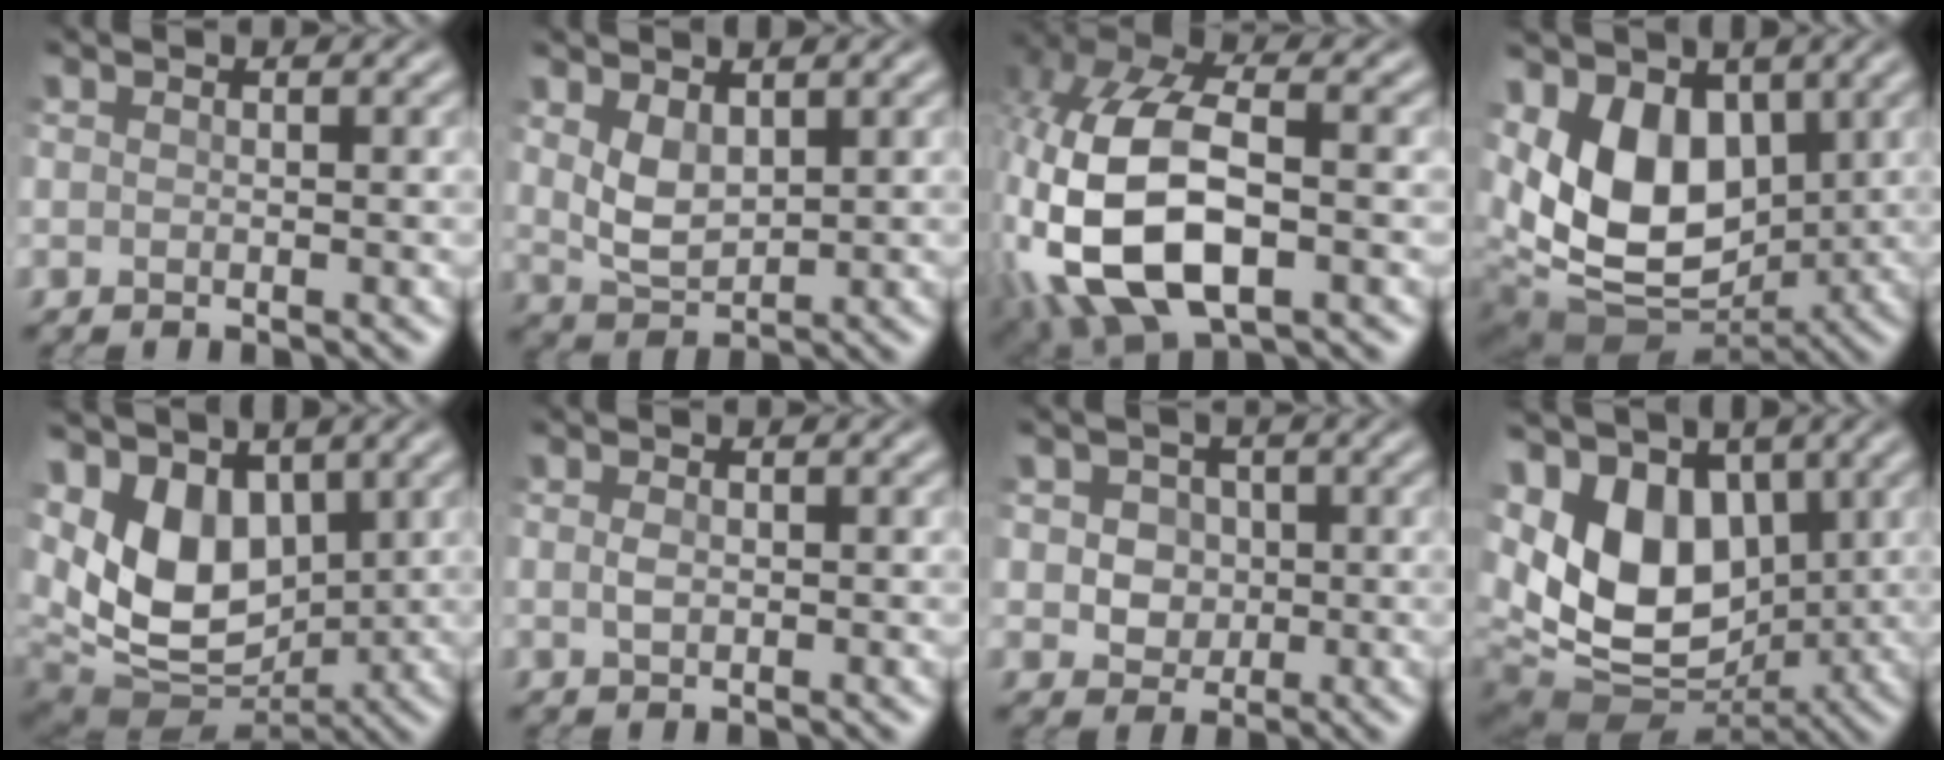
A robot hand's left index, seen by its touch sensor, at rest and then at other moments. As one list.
[{"total": 2.9, "force": [1.4, 1.7, 1.9], "torque": [-0.047, 0.001, 0.037]}, {"total": 12.4, "force": [-2.3, 7.2, 9.8], "torque": [-0.233, -0.009, -0.037]}, {"total": 10.8, "force": [2.0, 7.2, 7.8], "torque": [-0.149, -0.016, 0.036]}, {"total": 7.9, "force": [2.2, 5.1, 5.6], "torque": [-0.120, -0.013, 0.038]}, {"total": 0.9, "force": [0.3, 0.5, 0.6], "torque": [-0.018, 0.005, 0.005]}, {"total": 3.9, "force": [1.2, 3.3, 1.7], "torque": [-0.021, 0.016, 0.013]}, {"total": 10.9, "force": [1.9, 7.4, 7.7], "torque": [-0.157, -0.005, 0.029]}]